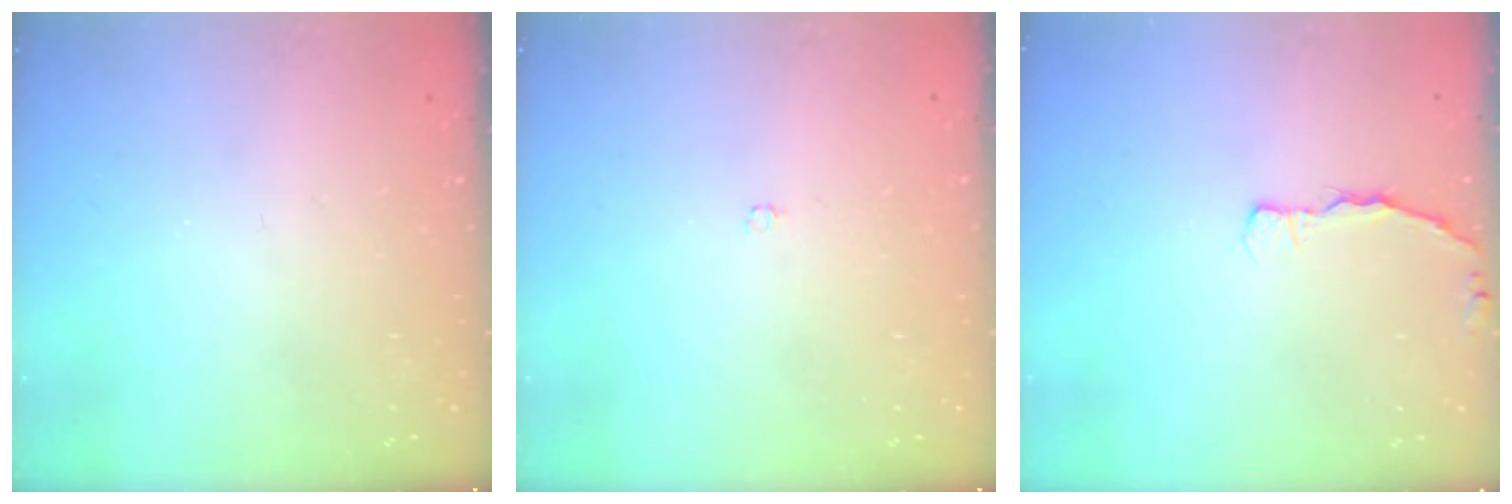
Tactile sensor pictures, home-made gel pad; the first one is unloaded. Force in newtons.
{"total": 1.9, "press": 1.9, "slide": 0.3}
{"total": 3.7, "press": 3.7, "slide": 0.6}